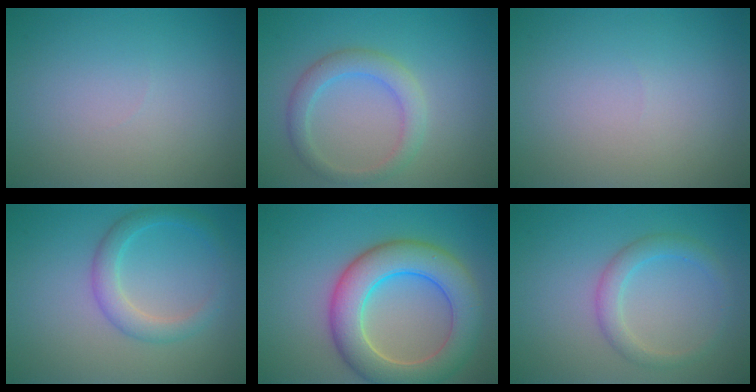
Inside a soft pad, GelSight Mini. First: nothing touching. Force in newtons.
{"total": 2.9, "press": 2.9, "slide": 0.3}
{"total": 0.0}
{"total": 2.8, "press": 2.8, "slide": 0.2}
{"total": 8.1, "press": 8.0, "slide": 0.7}
{"total": 2.4, "press": 2.4, "slide": 0.1}